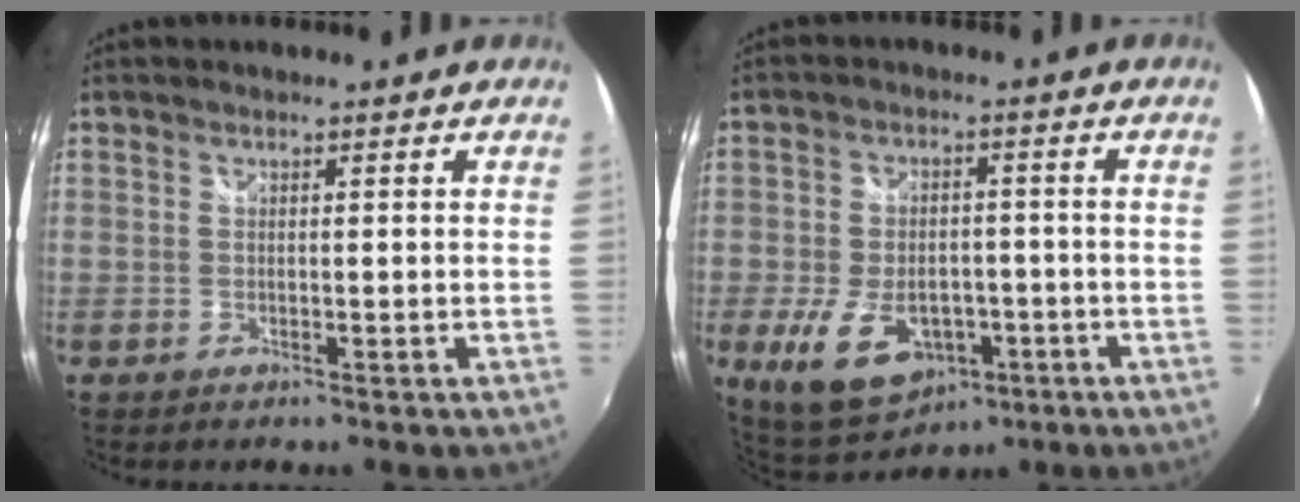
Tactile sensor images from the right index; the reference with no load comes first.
{"total": 13.3, "force": [-5.5, 8.6, 8.5], "torque": [-0.195, -0.022, -0.079]}